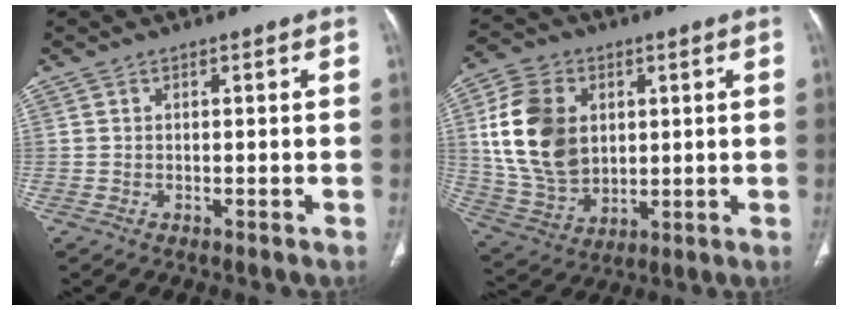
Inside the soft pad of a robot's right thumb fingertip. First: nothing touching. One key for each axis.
{"total": 16.7, "fx": 3.3, "fy": 12.0, "fz": 11.0, "tx": -0.190, "ty": -0.008, "tz": 0.073}